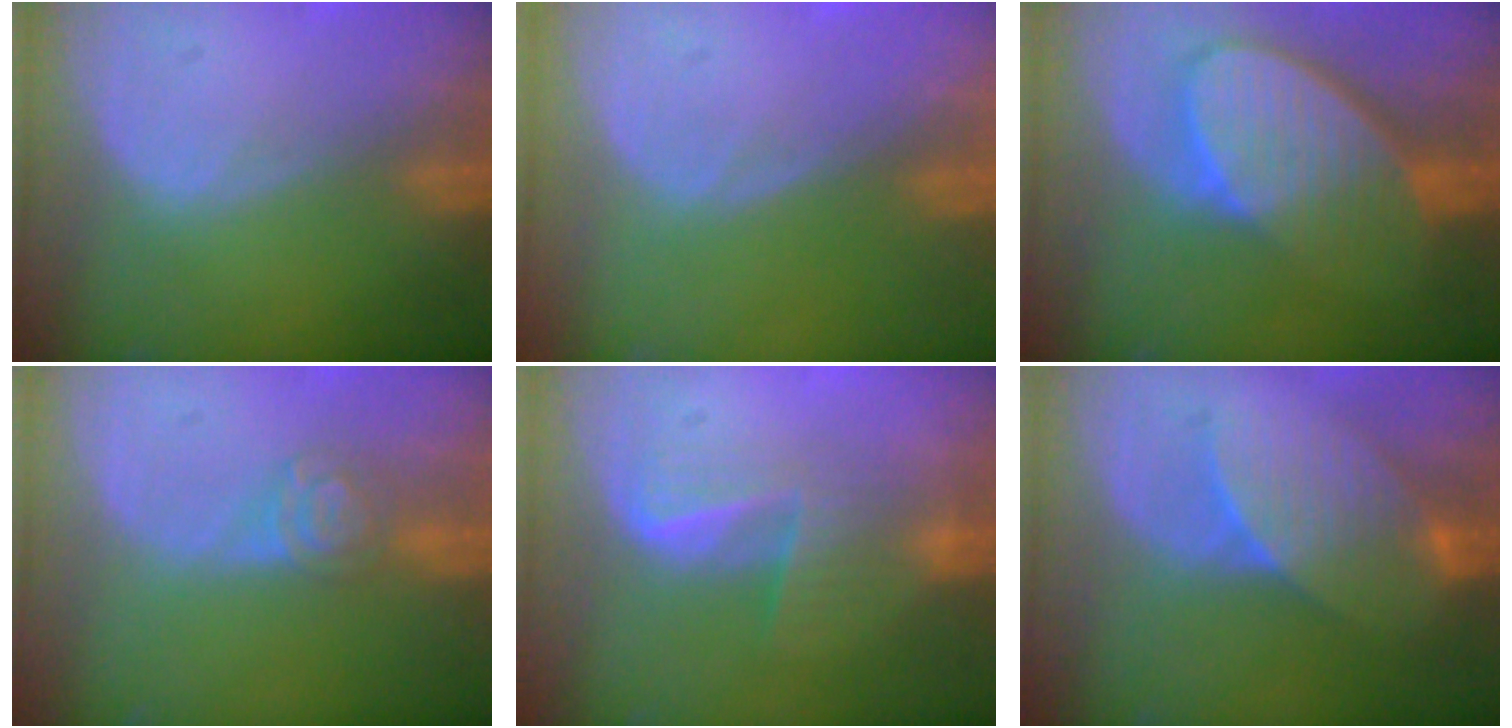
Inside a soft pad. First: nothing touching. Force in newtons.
{"total": 0.0}
{"total": 9.7, "press": 8.6, "slide": 4.6}
{"total": 4.3, "press": 4.0, "slide": 1.6}
{"total": 5.8, "press": 5.5, "slide": 2.0}
{"total": 7.3, "press": 7.2, "slide": 1.2}